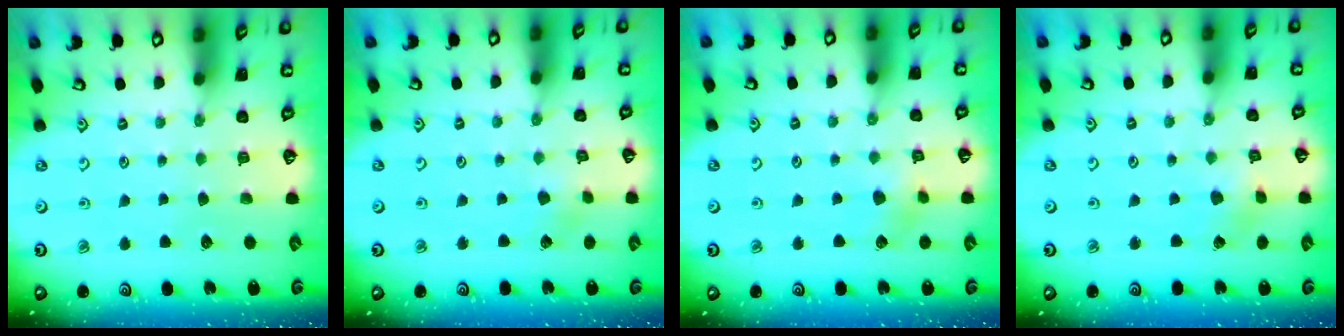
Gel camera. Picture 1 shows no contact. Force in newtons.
{"total": 2.3, "press": 2.3, "slide": 0.1}
{"total": 5.6, "press": 5.6, "slide": 0.3}
{"total": 1.9, "press": 1.9, "slide": 0.1}